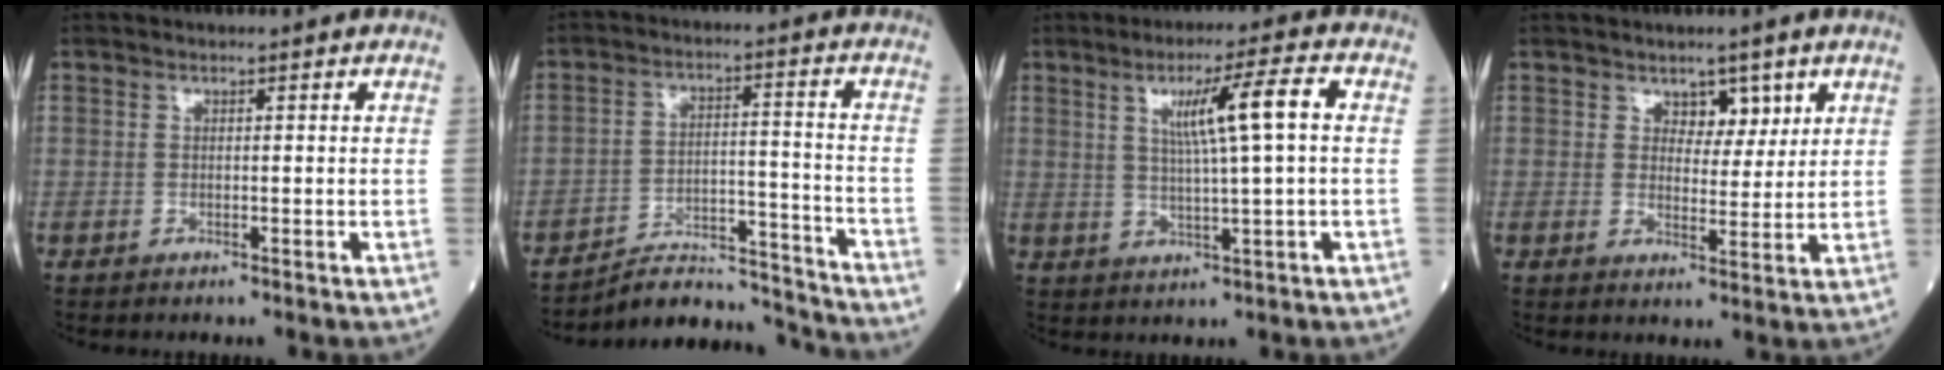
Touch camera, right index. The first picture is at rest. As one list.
[{"total": 10.8, "force": [-10.8, 0.3, 0.1], "torque": [0.005, 0.038, -0.174]}, {"total": 8.0, "force": [1.9, -0.3, 7.8], "torque": [-0.133, 0.006, 0.033]}, {"total": 3.8, "force": [2.3, 2.2, 2.1], "torque": [-0.019, 0.000, 0.036]}]